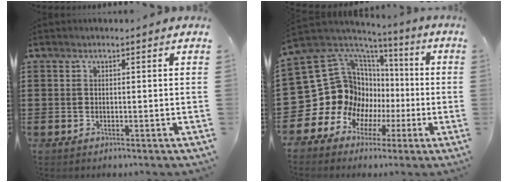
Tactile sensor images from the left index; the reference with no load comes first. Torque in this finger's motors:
{"motor_torque": [1.04, 0.90, 0.32, 0.03]}